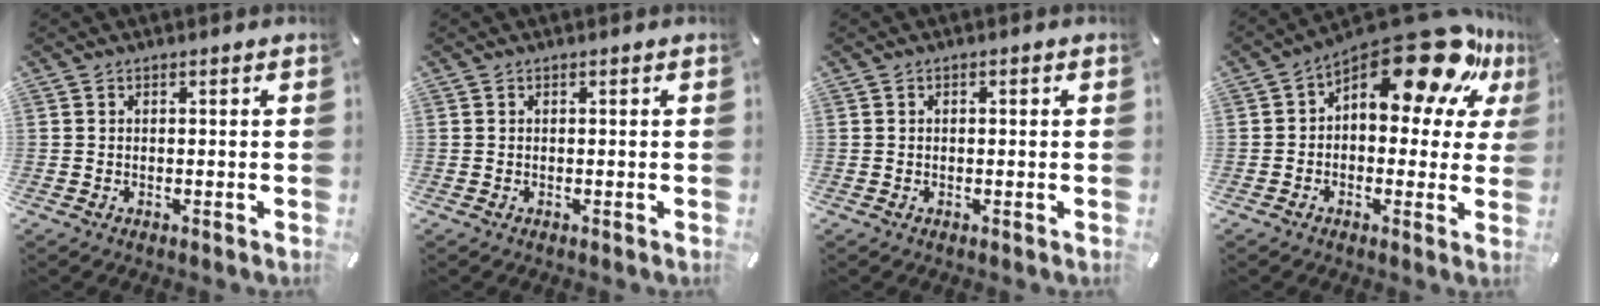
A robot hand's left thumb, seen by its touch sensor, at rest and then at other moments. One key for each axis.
{"total": 0.0}
{"total": 0.7, "fx": 0.0, "fy": 0.4, "fz": 0.5, "tx": -0.009, "ty": 0.002, "tz": -0.002}
{"total": 21.3, "fx": 12.2, "fy": 9.2, "fz": 14.8, "tx": -0.209, "ty": -0.083, "tz": 0.208}